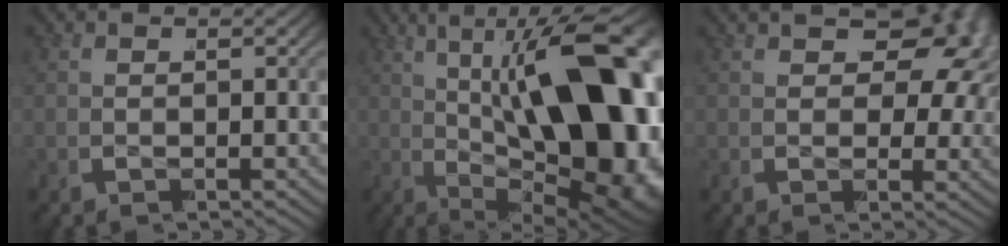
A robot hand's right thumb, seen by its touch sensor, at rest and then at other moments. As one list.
[{"total": 24.0, "force": [-3.4, 12.0, 20.5], "torque": [-0.309, -0.044, -0.023]}, {"total": 10.3, "force": [1.9, 5.9, 8.2], "torque": [-0.099, -0.001, 0.026]}]